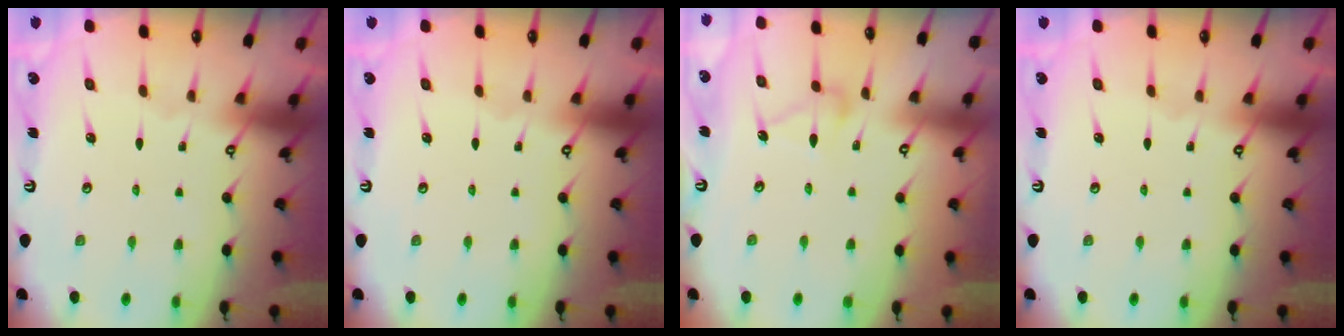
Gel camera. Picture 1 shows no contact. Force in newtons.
{"total": 0.0}
{"total": 8.0, "press": 8.0, "slide": 0.4}
{"total": 0.0}